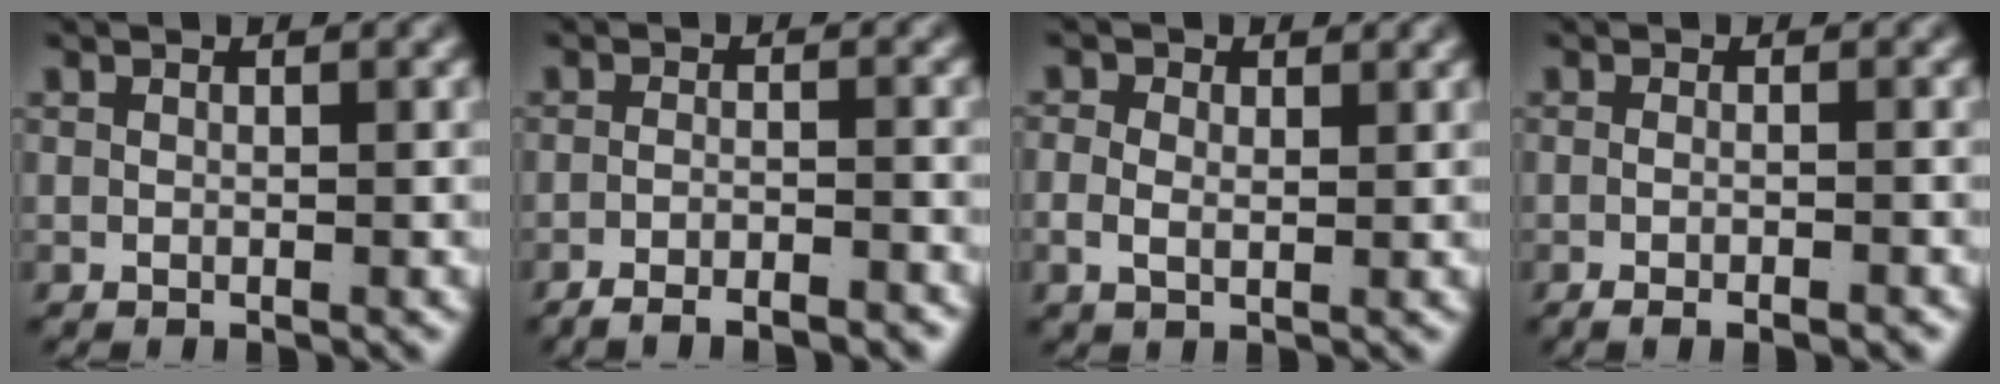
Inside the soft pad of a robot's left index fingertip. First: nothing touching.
{"total": 4.1, "force": [-3.8, 0.5, 1.3], "torque": [-0.019, -0.009, -0.062]}
{"total": 1.5, "force": [0.1, 0.9, 1.2], "torque": [-0.031, -0.014, 0.010]}
{"total": 2.2, "force": [-1.9, -0.1, 1.1], "torque": [-0.019, -0.004, -0.027]}